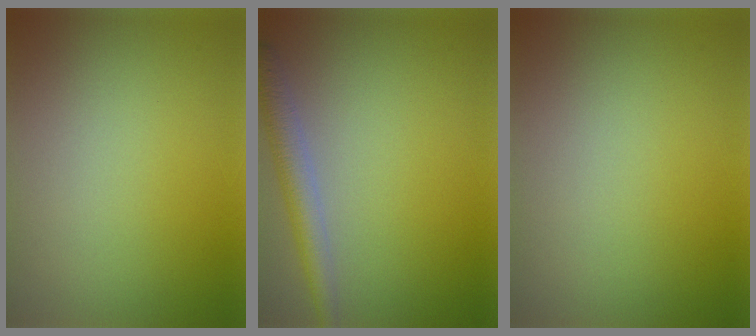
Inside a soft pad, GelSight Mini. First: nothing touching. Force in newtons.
{"total": 3.3, "press": 3.3, "slide": 0.2}
{"total": 0.0}